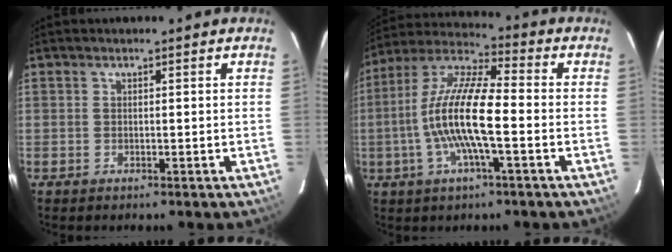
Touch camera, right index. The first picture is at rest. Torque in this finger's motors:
{"motor_torque": [1.02, -0.69, 1.05, 0.21]}